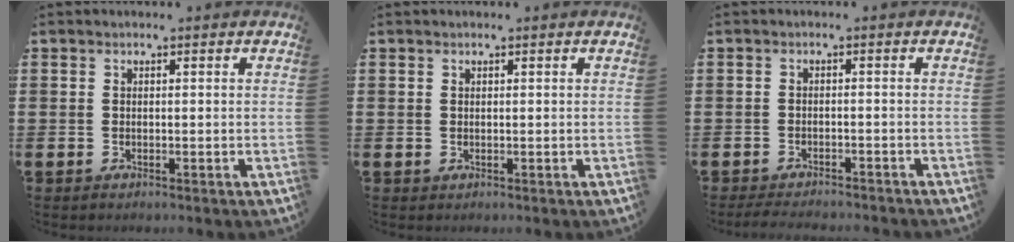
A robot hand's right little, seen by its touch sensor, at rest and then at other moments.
{"total": 0.0}
{"total": 1.8, "force": [-1.8, 0.0, 0.5], "torque": [-0.009, 0.006, -0.035]}